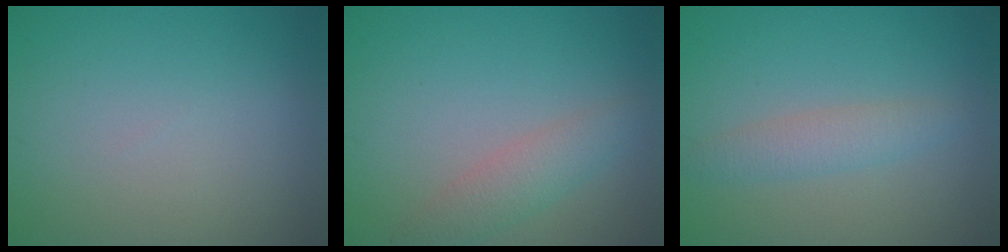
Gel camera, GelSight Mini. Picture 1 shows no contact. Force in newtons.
{"total": 2.6, "press": 2.6, "slide": 0.1}
{"total": 2.1, "press": 2.1, "slide": 0.1}